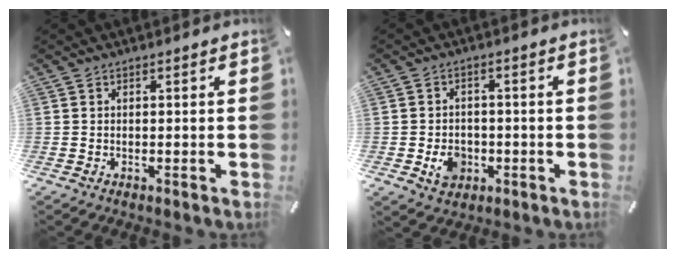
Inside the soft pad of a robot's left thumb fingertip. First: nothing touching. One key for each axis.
{"total": 5.9, "fx": -1.6, "fy": 4.8, "fz": 2.9, "tx": -0.053, "ty": 0.003, "tz": -0.028}